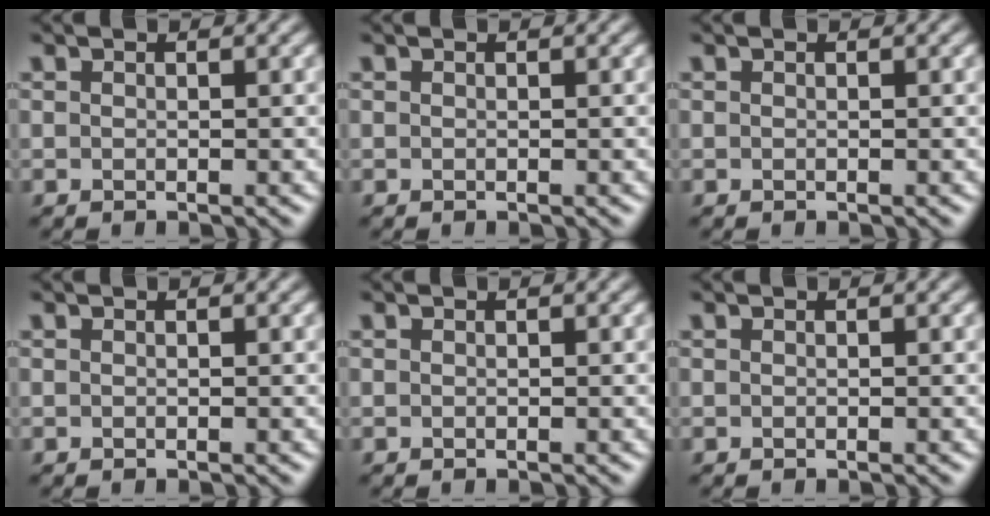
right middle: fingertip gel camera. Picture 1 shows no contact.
{"total": 0.0}
{"total": 0.0}
{"total": 0.0}
{"total": 0.0}
{"total": 0.0}